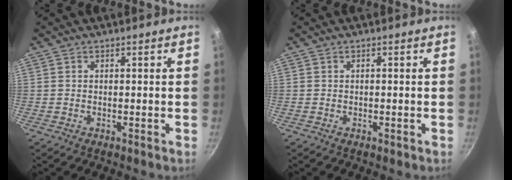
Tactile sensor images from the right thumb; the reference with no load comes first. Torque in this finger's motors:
{"motor_torque": [0.32, 0.12, 0.01, -0.10, -0.01]}